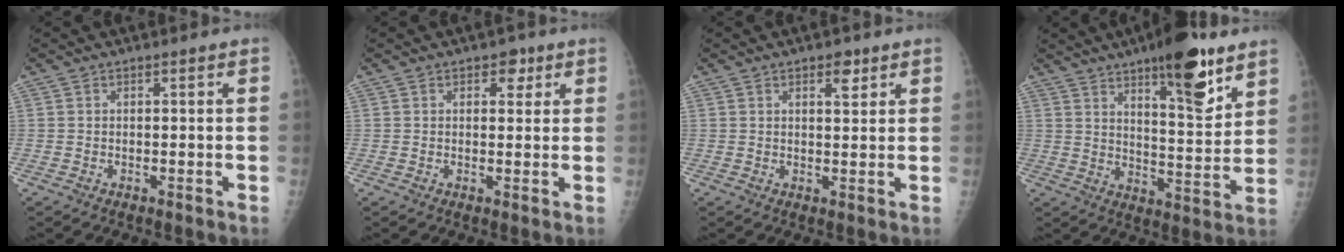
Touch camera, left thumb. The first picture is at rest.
{"total": 3.1, "force": [1.6, 2.1, 1.7], "torque": [-0.001, -0.005, 0.018]}
{"total": 3.2, "force": [1.9, 1.5, 2.2], "torque": [-0.020, -0.010, 0.027]}
{"total": 15.8, "force": [9.7, 4.6, 11.6], "torque": [-0.138, -0.061, 0.147]}